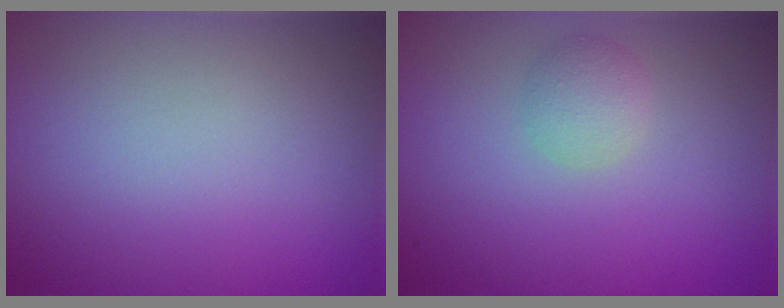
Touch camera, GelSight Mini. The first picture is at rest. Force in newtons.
{"total": 1.9, "press": 1.9, "slide": 0.1}